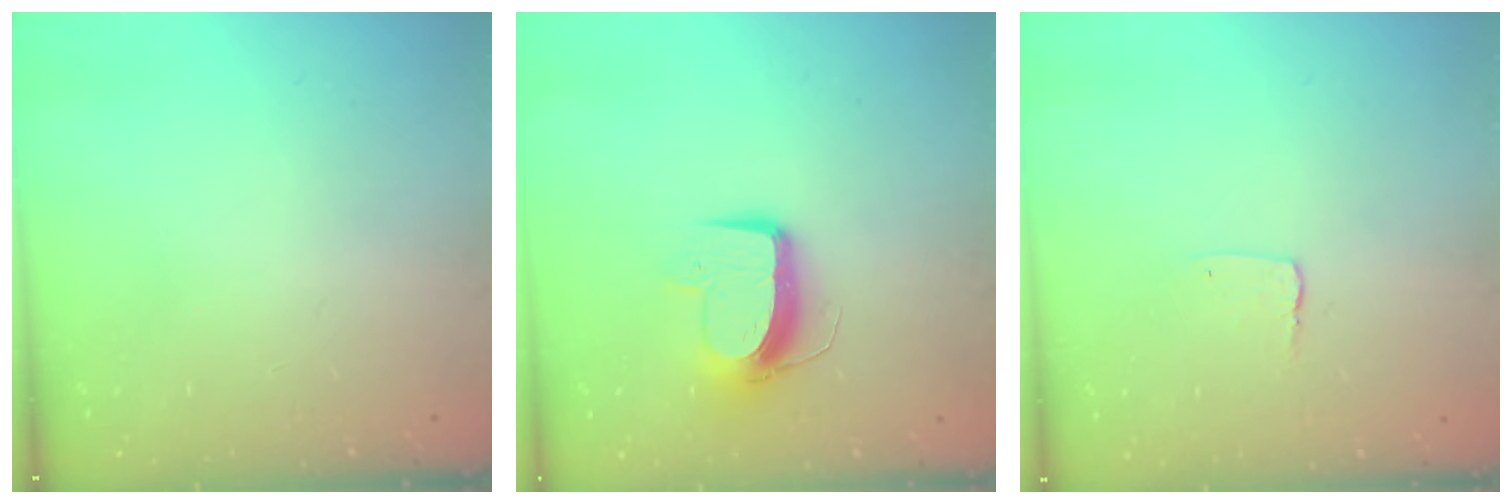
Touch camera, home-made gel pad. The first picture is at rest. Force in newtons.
{"total": 9.8, "press": 9.8, "slide": 0.5}
{"total": 2.9, "press": 2.9, "slide": 0.2}